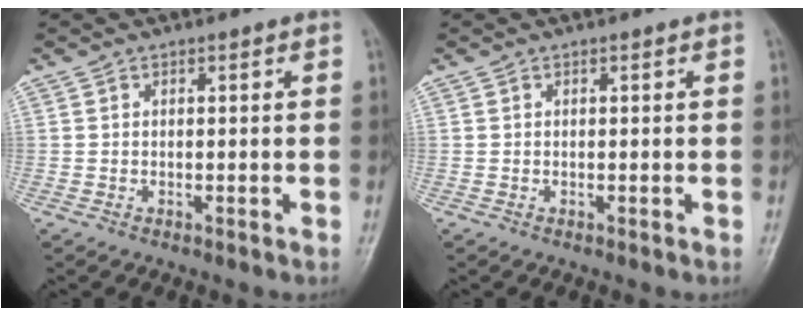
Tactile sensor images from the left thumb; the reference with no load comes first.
{"total": 0.0}